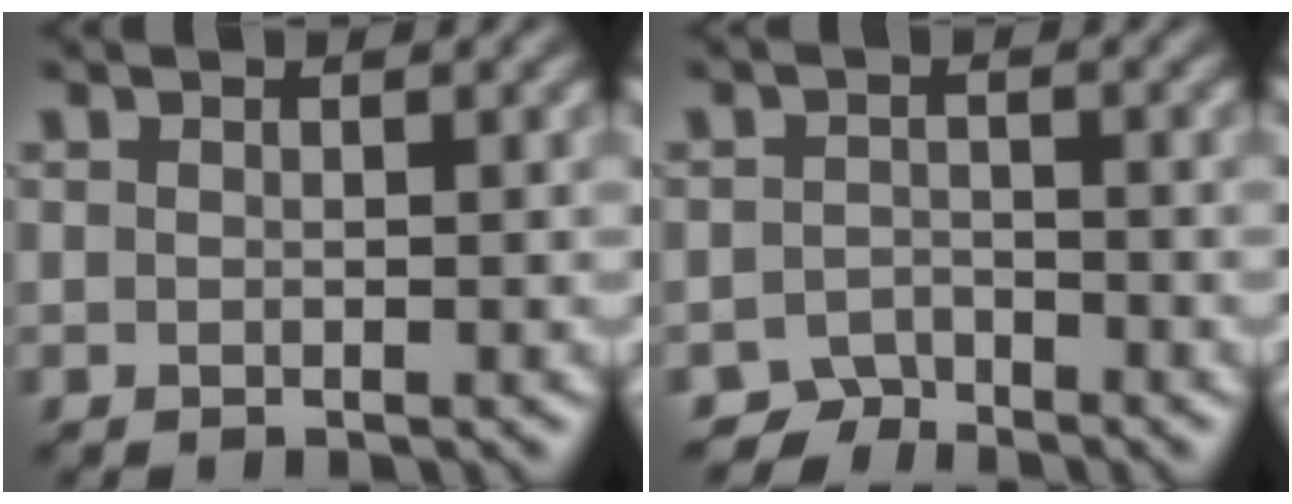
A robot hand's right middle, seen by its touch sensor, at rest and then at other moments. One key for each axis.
{"total": 2.0, "fx": -1.8, "fy": 0.6, "fz": -0.3, "tx": 0.011, "ty": 0.007, "tz": -0.038}